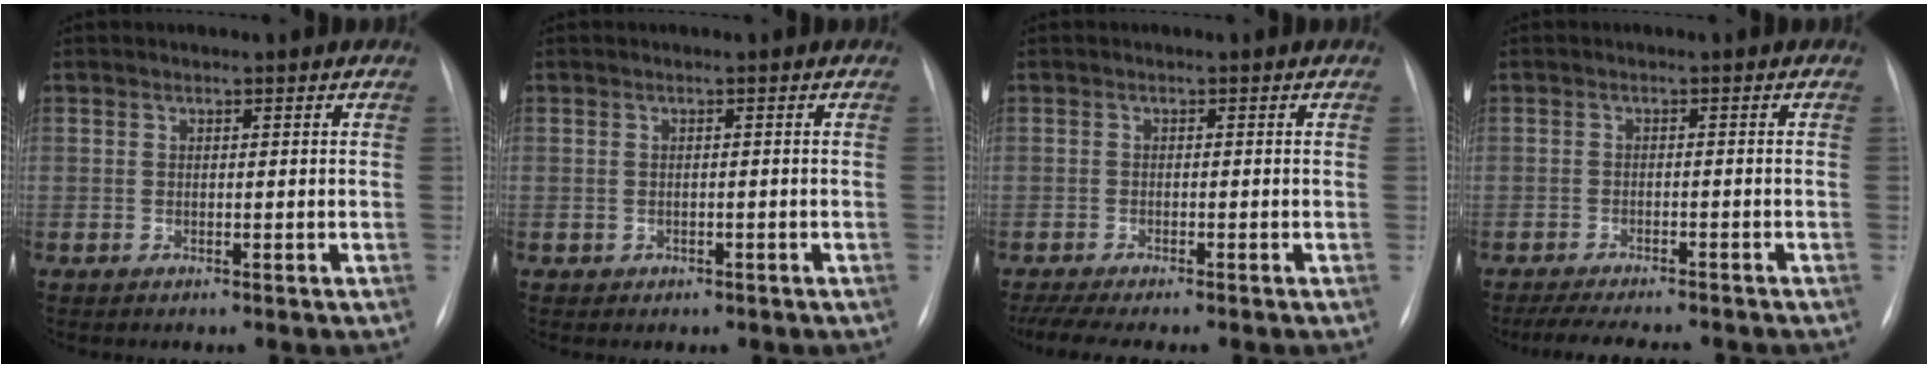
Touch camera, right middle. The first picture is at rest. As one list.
[{"total": 1.1, "force": [-0.4, 0.9, 0.2], "torque": [-0.005, 0.004, 0.001]}, {"total": 6.2, "force": [-5.1, 0.6, 3.5], "torque": [-0.056, -0.005, -0.080]}, {"total": 10.4, "force": [-9.2, 1.8, 4.5], "torque": [-0.066, -0.008, -0.126]}]